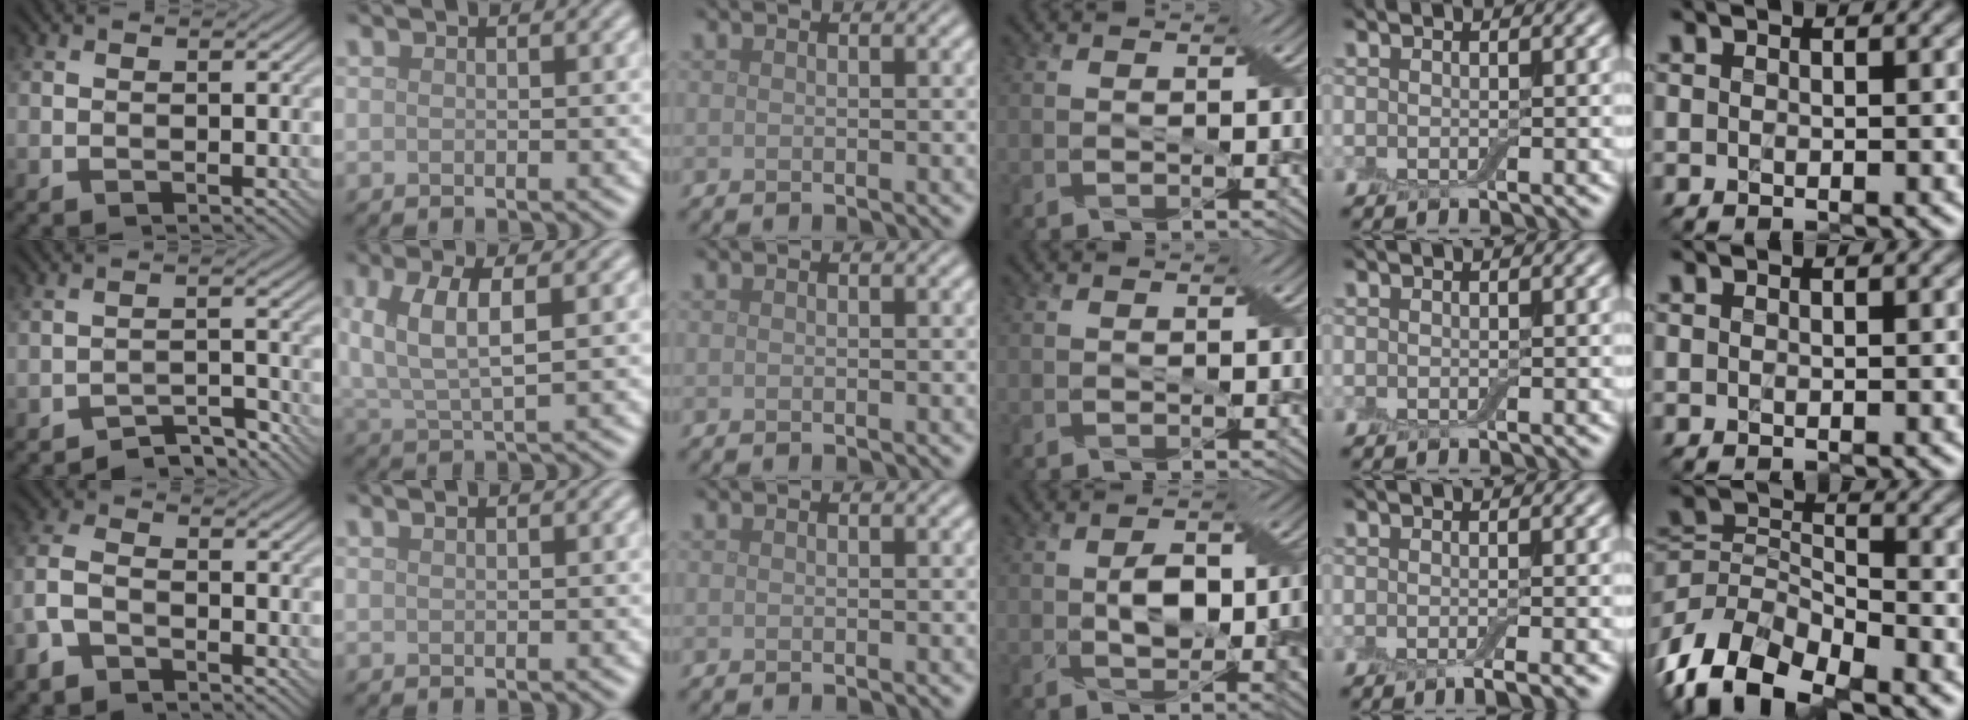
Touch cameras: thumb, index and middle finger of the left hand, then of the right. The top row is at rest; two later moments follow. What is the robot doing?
{"motion": "insert", "object": "backpack"}